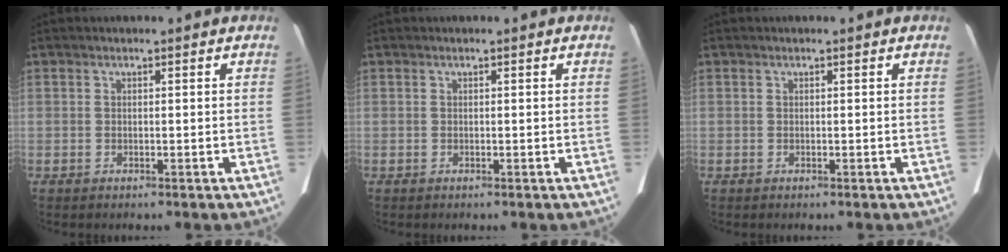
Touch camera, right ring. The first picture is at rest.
{"total": 0.0}
{"total": 0.0}